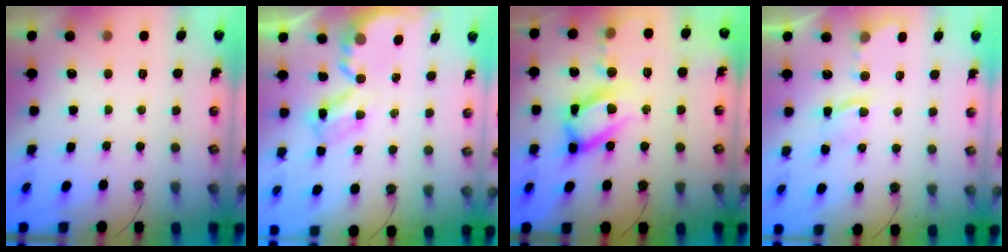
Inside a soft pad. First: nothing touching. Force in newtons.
{"total": 5.1, "press": 5.1, "slide": 0.4}
{"total": 17.9, "press": 17.7, "slide": 2.3}
{"total": 4.1, "press": 4.1, "slide": 0.4}